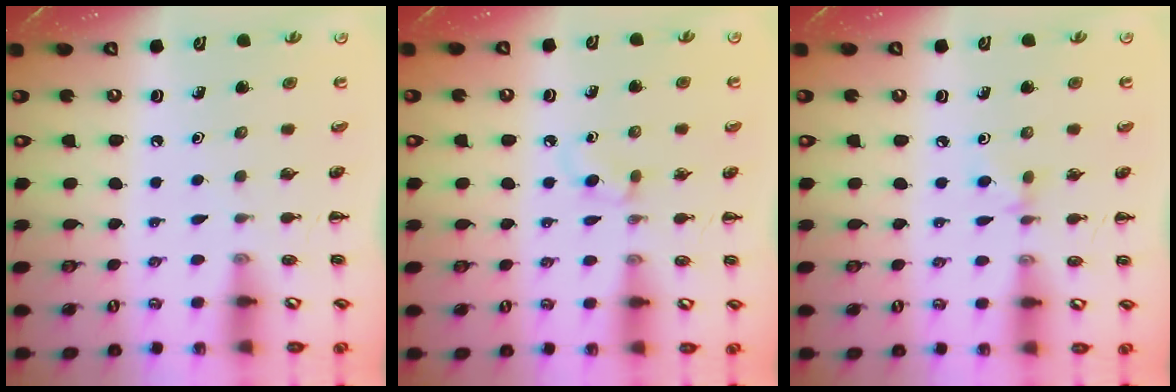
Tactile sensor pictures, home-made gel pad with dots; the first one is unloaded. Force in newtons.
{"total": 2.4, "press": 2.1, "slide": 1.1}
{"total": 3.0, "press": 2.7, "slide": 1.2}